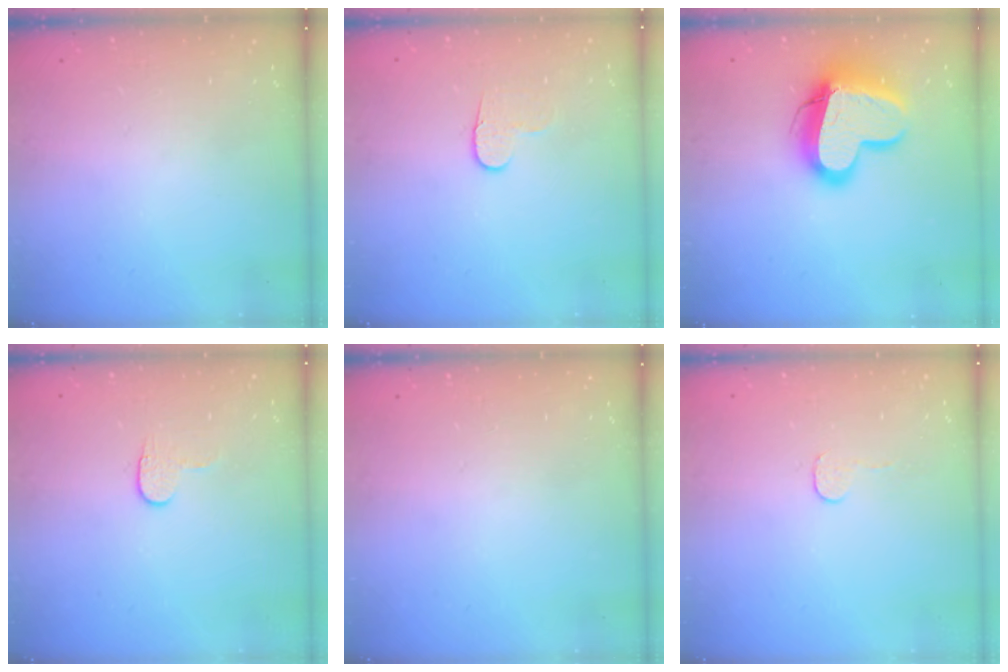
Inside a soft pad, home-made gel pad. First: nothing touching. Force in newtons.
{"total": 6.2, "press": 6.1, "slide": 0.6}
{"total": 16.8, "press": 16.7, "slide": 1.8}
{"total": 4.5, "press": 4.5, "slide": 0.4}
{"total": 0.0}
{"total": 3.0, "press": 3.0, "slide": 0.3}